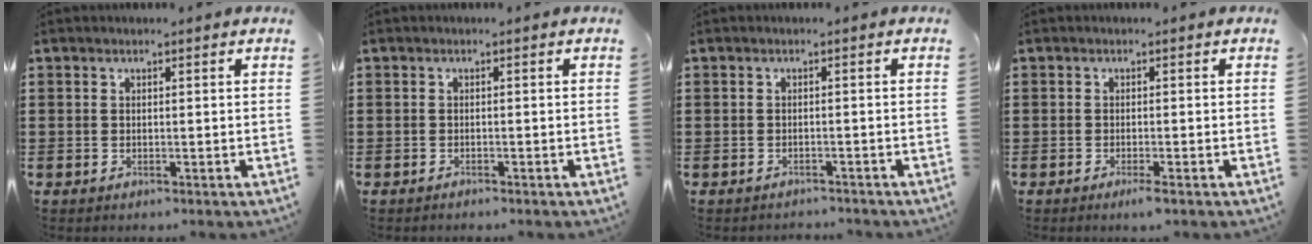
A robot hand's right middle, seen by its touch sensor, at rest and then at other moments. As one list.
[{"total": 0.5, "force": [-0.5, 0.0, 0.0], "torque": [-0.002, -0.001, -0.011]}, {"total": 1.0, "force": [-1.0, 0.0, -0.1], "torque": [-0.002, 0.001, -0.022]}, {"total": 1.3, "force": [-0.8, 0.1, 1.0], "torque": [-0.017, -0.002, -0.015]}]